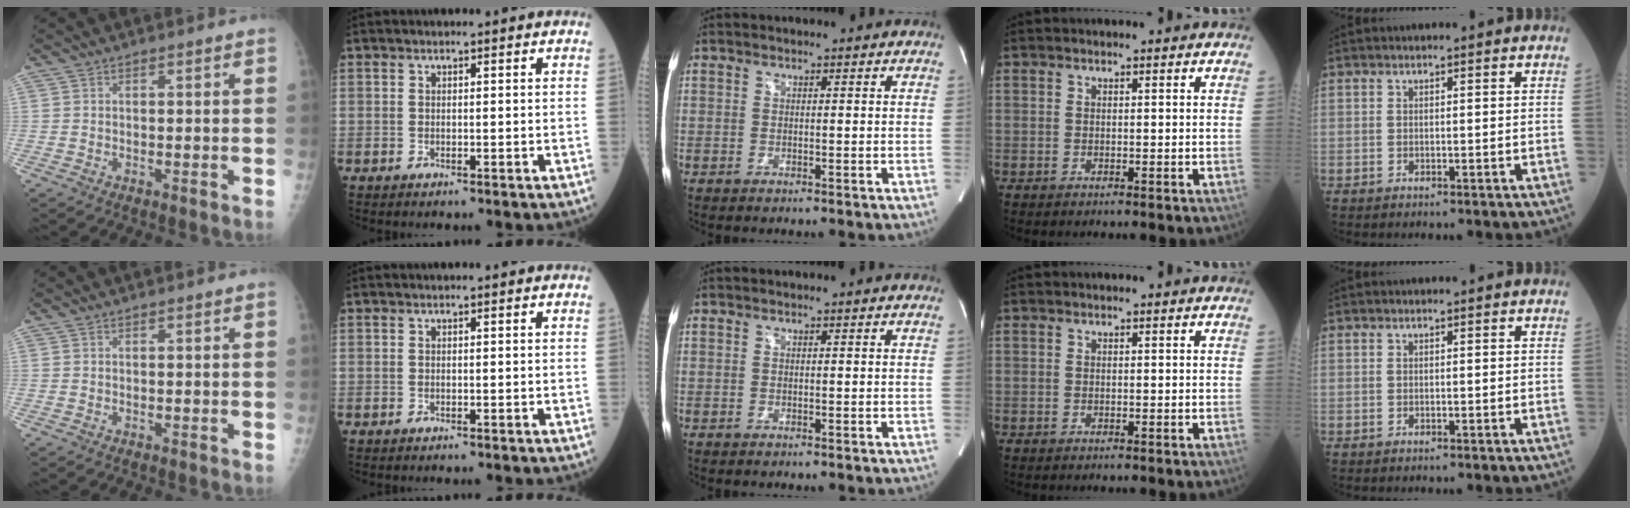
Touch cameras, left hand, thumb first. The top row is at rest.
{}